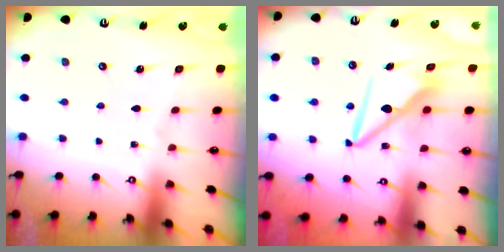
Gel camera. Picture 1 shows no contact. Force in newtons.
{"total": 9.0, "press": 8.9, "slide": 1.0}